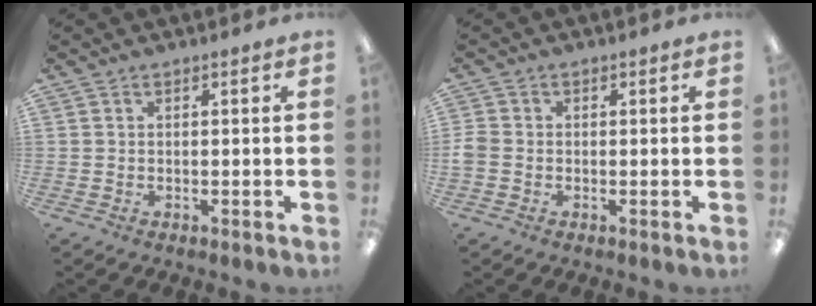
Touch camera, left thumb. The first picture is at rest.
{"total": 2.4, "force": [-0.7, 1.9, 1.3], "torque": [-0.027, 0.004, -0.014]}